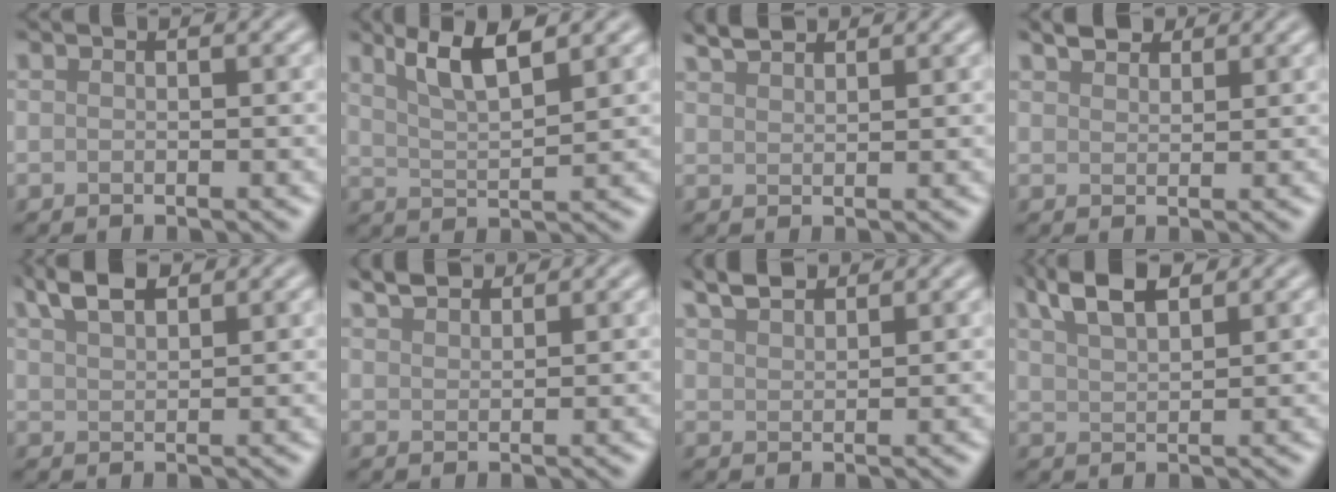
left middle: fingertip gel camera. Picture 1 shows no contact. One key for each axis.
{"total": 4.4, "fx": 2.7, "fy": 1.0, "fz": 3.3, "tx": -0.057, "ty": 0.003, "tz": 0.053}
{"total": 2.1, "fx": 2.0, "fy": 0.4, "fz": 0.5, "tx": -0.008, "ty": 0.006, "tz": 0.044}
{"total": 1.8, "fx": 1.6, "fy": 0.6, "fz": 0.3, "tx": -0.008, "ty": 0.004, "tz": 0.037}
{"total": 3.4, "fx": 2.5, "fy": 1.3, "fz": 2.0, "tx": -0.043, "ty": 0.009, "tz": 0.052}
{"total": 2.3, "fx": 2.2, "fy": 0.5, "fz": 0.6, "tx": -0.010, "ty": 0.007, "tz": 0.048}
{"total": 2.8, "fx": 2.5, "fy": 0.7, "fz": 1.1, "tx": -0.021, "ty": 0.009, "tz": 0.052}
{"total": 4.3, "fx": 3.1, "fy": 1.5, "fz": 2.7, "tx": -0.055, "ty": 0.009, "tz": 0.061}